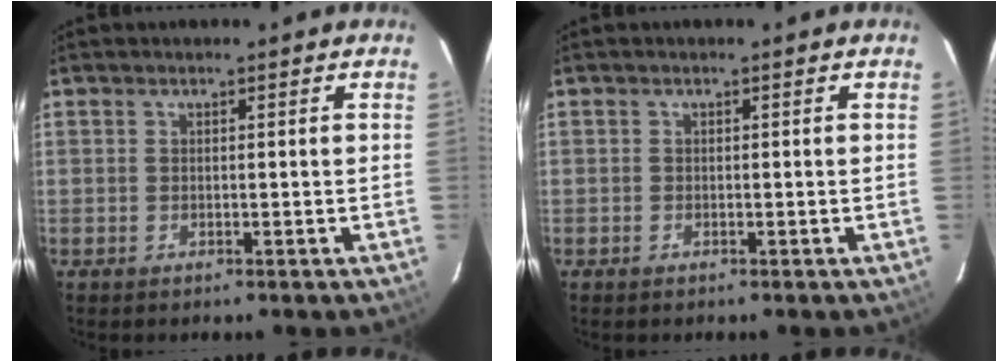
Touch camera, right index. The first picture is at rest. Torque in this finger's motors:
{"motor_torque": [0.03, -0.04, 0.00, -0.04]}